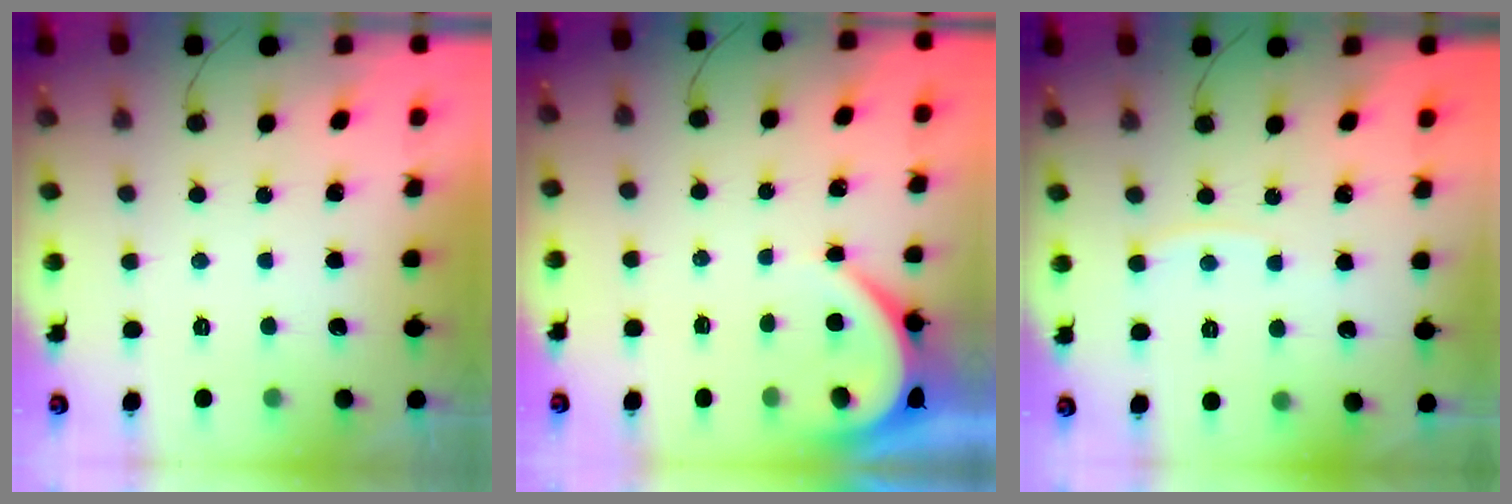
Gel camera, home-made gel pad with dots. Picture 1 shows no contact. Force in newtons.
{"total": 3.9, "press": 3.9, "slide": 0.5}
{"total": 2.7, "press": 2.7, "slide": 0.4}